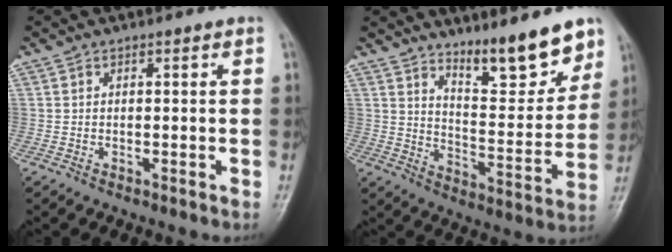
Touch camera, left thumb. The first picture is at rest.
{"total": 13.7, "force": [10.3, 3.7, 8.3], "torque": [-0.087, -0.079, 0.166]}